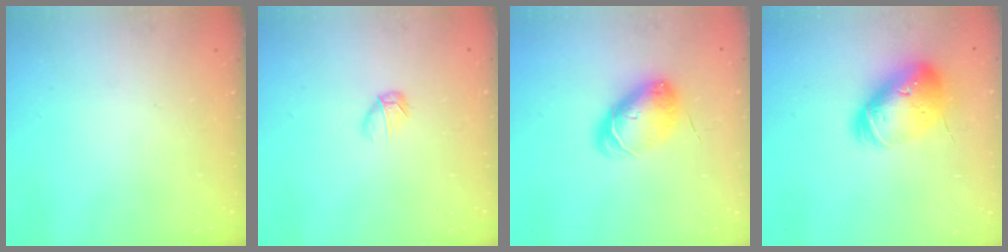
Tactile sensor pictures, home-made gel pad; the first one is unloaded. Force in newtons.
{"total": 4.6, "press": 4.5, "slide": 1.3}
{"total": 8.9, "press": 8.9, "slide": 0.3}
{"total": 19.6, "press": 19.4, "slide": 2.8}